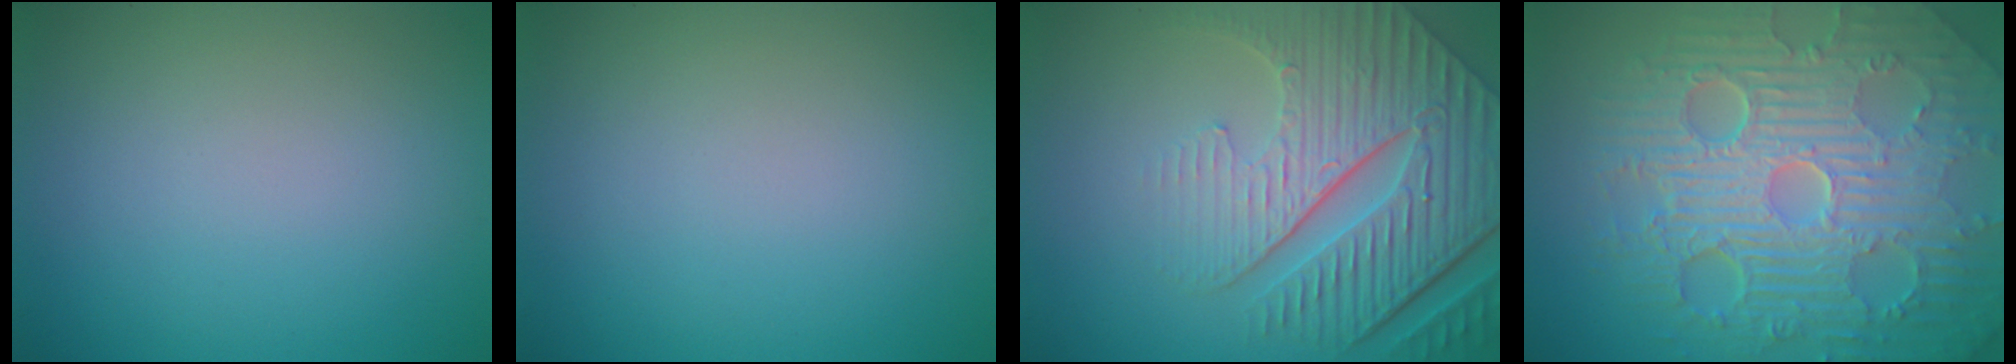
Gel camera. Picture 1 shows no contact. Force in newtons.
{"total": 0.0}
{"total": 8.9, "press": 6.1, "slide": 6.5}
{"total": 11.6, "press": 7.4, "slide": 8.9}